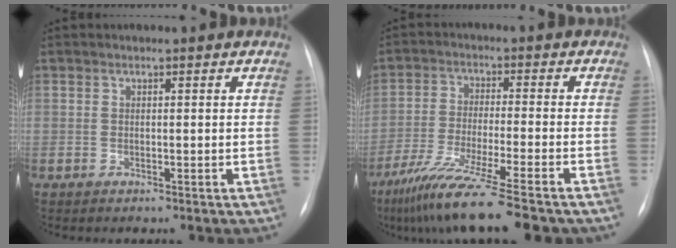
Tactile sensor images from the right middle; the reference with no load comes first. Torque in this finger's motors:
{"motor_torque": [1.10, -1.04, 0.28, 0.19]}